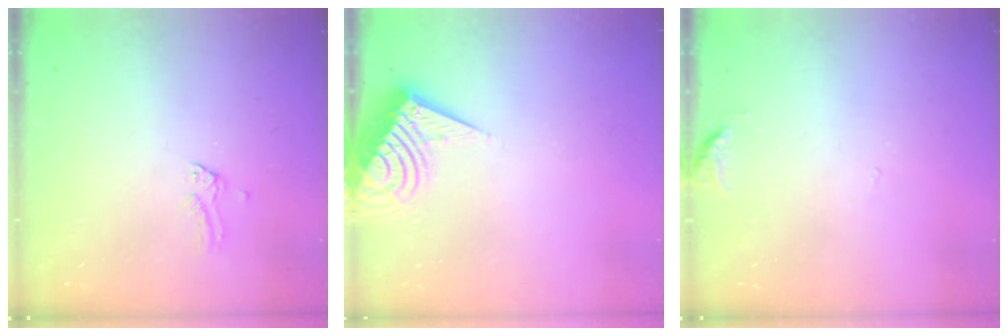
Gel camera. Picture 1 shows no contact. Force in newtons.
{"total": 11.4, "press": 11.3, "slide": 1.5}
{"total": 6.0, "press": 5.9, "slide": 0.7}